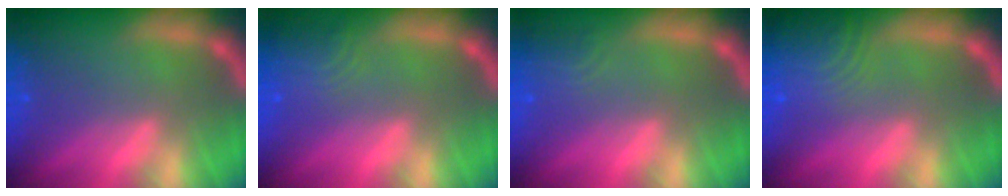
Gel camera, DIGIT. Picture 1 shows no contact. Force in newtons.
{"total": 4.0}
{"total": 2.4}
{"total": 7.4}